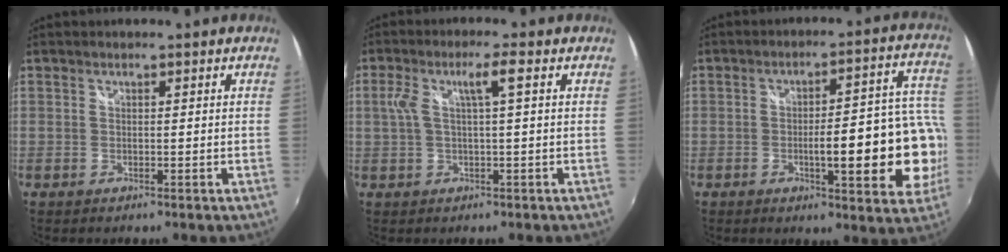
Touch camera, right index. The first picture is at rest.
{"total": 5.1, "force": [0.9, 0.2, 5.0], "torque": [-0.100, 0.005, 0.023]}
{"total": 16.5, "force": [-4.3, 3.6, 15.5], "torque": [-0.206, 0.008, -0.053]}